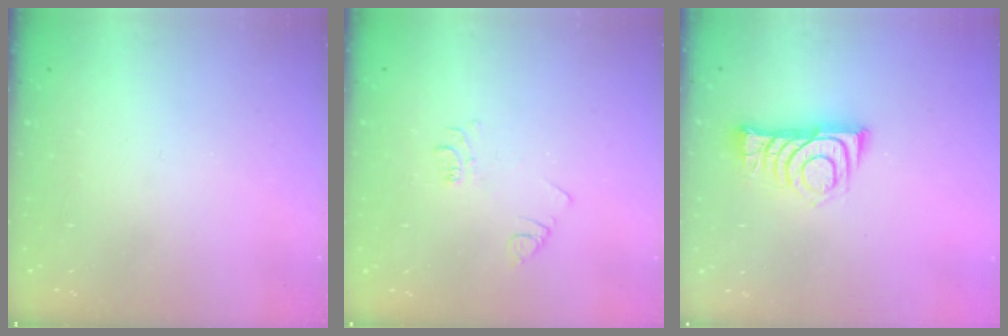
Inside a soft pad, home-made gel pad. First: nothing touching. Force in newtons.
{"total": 3.6, "press": 3.6, "slide": 0.6}
{"total": 8.9, "press": 8.8, "slide": 0.9}